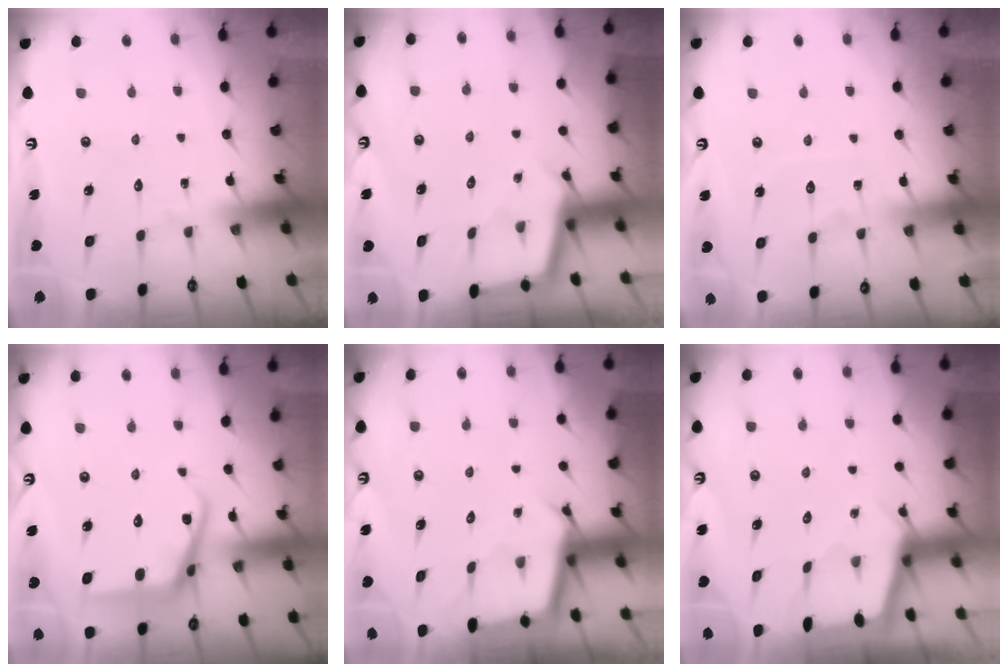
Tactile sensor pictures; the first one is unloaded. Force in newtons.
{"total": 2.5, "press": 2.5, "slide": 0.2}
{"total": 5.9, "press": 5.9, "slide": 0.6}
{"total": 10.5, "press": 10.5, "slide": 0.3}
{"total": 2.7, "press": 2.7, "slide": 0.1}
{"total": 2.2, "press": 2.2, "slide": 0.3}